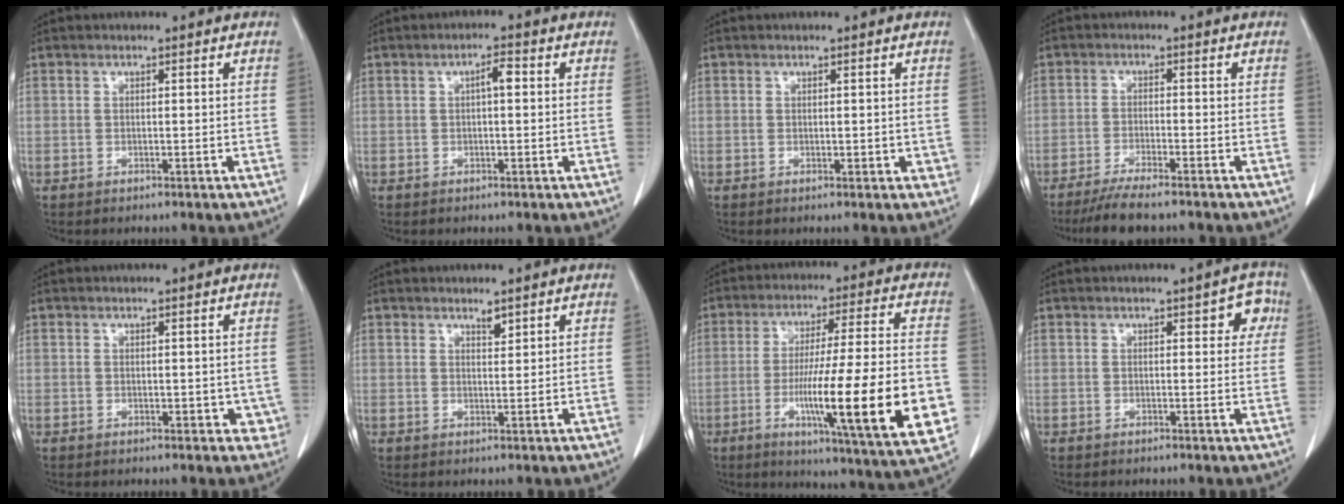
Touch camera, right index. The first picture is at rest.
{"total": 2.5, "force": [0.5, 0.5, 2.4], "torque": [-0.040, 0.006, 0.008]}
{"total": 1.3, "force": [0.1, 0.8, 1.0], "torque": [-0.010, 0.000, 0.005]}
{"total": 6.9, "force": [-5.8, 0.4, 3.8], "torque": [-0.060, -0.015, -0.096]}
{"total": 2.8, "force": [0.1, 1.9, 2.1], "torque": [-0.001, -0.003, 0.004]}
{"total": 1.6, "force": [1.4, 0.3, 0.7], "torque": [-0.013, -0.006, 0.024]}
{"total": 22.9, "force": [-5.7, 0.7, 22.1], "torque": [-0.300, -0.027, -0.085]}
{"total": 3.7, "force": [1.5, 1.5, 3.0], "torque": [-0.022, 0.010, 0.013]}